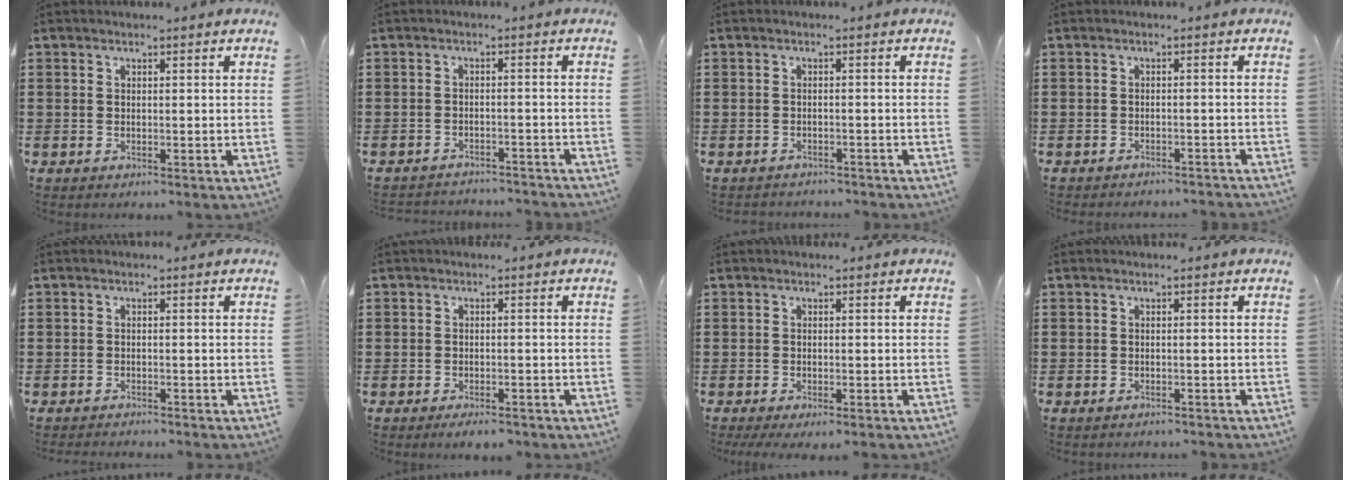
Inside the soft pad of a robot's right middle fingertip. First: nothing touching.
{"total": 2.4, "force": [-2.4, 0.1, -0.1], "torque": [-0.007, -0.002, -0.050]}
{"total": 1.3, "force": [-1.3, 0.1, -0.2], "torque": [-0.003, 0.001, -0.028]}
{"total": 1.5, "force": [-1.5, -0.1, 0.0], "torque": [-0.006, 0.000, -0.032]}
{"total": 1.0, "force": [-1.0, -0.1, 0.0], "torque": [-0.004, -0.001, -0.020]}
{"total": 1.9, "force": [-1.9, 0.3, 0.3], "torque": [-0.010, -0.003, -0.038]}
{"total": 1.0, "force": [-0.8, 0.1, 0.5], "torque": [-0.013, -0.004, -0.015]}
{"total": 0.8, "force": [-0.8, 0.0, 0.0], "torque": [-0.004, -0.001, -0.016]}